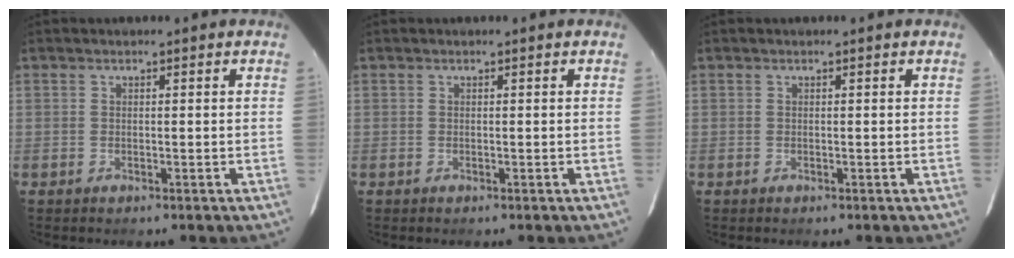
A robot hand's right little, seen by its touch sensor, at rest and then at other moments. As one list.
[{"total": 0.0}, {"total": 0.0}]